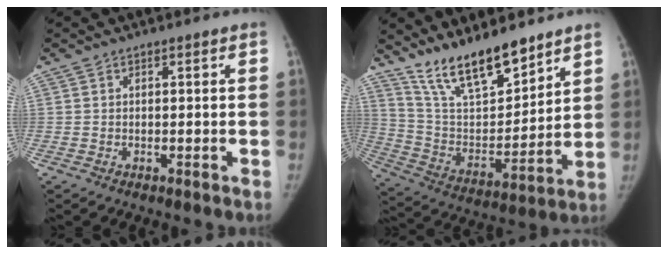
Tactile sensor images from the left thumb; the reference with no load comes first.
{"total": 16.7, "force": [13.4, 5.0, 8.7], "torque": [-0.114, -0.081, 0.251]}